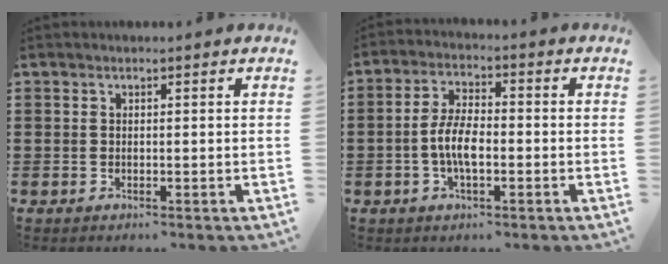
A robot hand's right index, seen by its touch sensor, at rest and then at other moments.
{"total": 6.0, "force": [-1.4, 2.5, 5.2], "torque": [-0.119, -0.001, -0.033]}